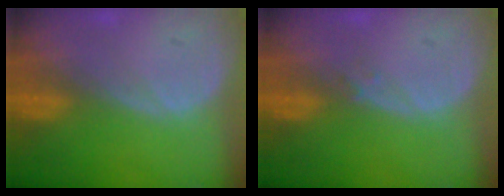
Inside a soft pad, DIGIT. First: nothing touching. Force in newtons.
{"total": 0.7, "press": 0.7, "slide": 0.1}